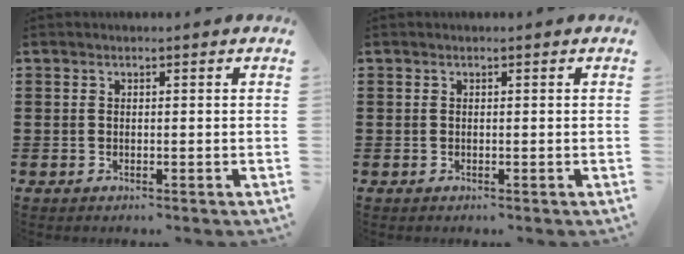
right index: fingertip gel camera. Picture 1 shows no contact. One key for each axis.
{"total": 0.0}